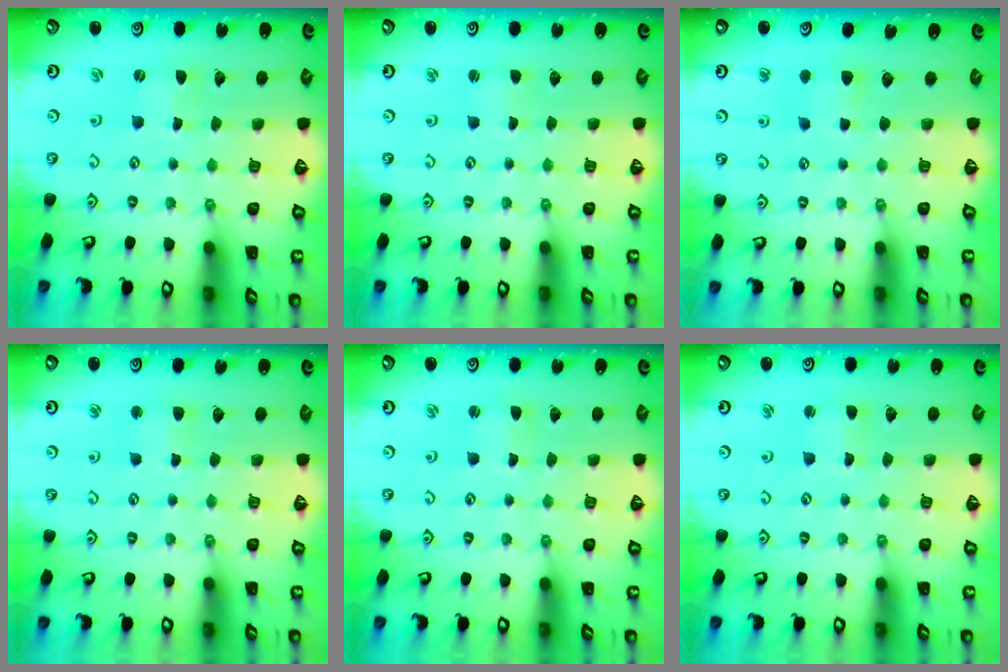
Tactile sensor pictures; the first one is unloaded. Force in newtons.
{"total": 0.9, "press": 0.9, "slide": 0.0}
{"total": 4.5, "press": 4.4, "slide": 0.7}
{"total": 2.8, "press": 2.8, "slide": 0.2}
{"total": 0.9, "press": 0.9, "slide": 0.2}
{"total": 2.2, "press": 2.2, "slide": 0.2}